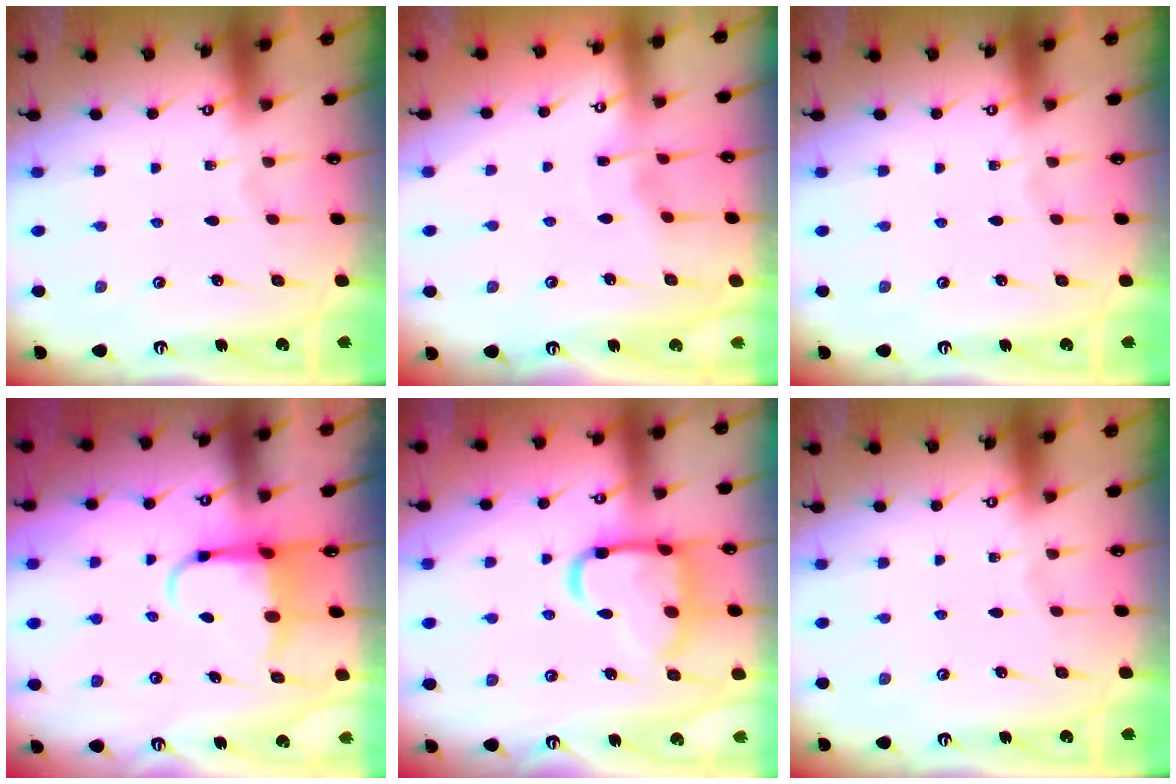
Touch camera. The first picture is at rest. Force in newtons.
{"total": 2.9, "press": 2.9, "slide": 0.2}
{"total": 0.0}
{"total": 5.7, "press": 5.5, "slide": 1.3}
{"total": 17.4, "press": 17.3, "slide": 1.6}
{"total": 0.0}